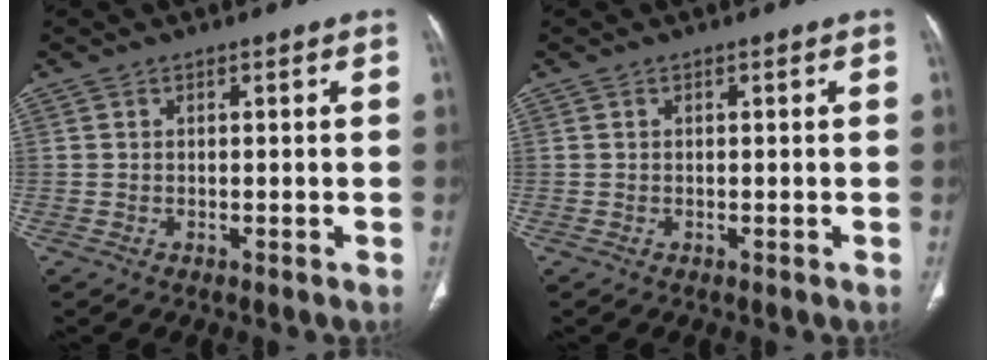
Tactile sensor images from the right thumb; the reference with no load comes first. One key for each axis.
{"total": 0.0}